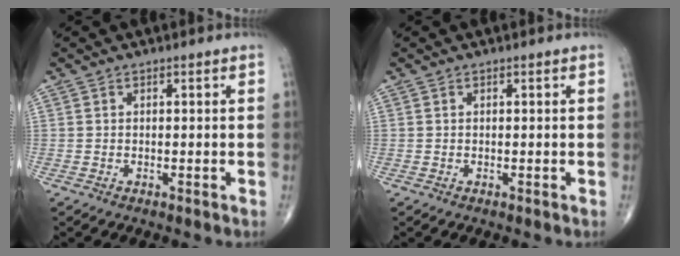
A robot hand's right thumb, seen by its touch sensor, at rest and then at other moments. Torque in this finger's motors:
{"motor_torque": [0.08, 0.07, -0.10, -0.08, 0.01]}